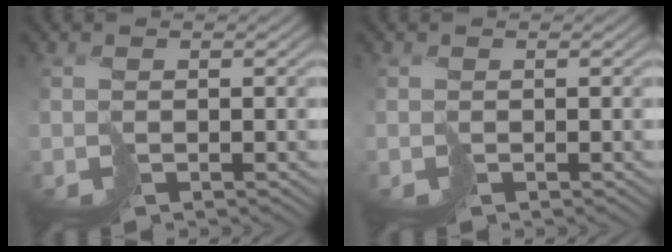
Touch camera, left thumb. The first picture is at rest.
{"total": 0.0}